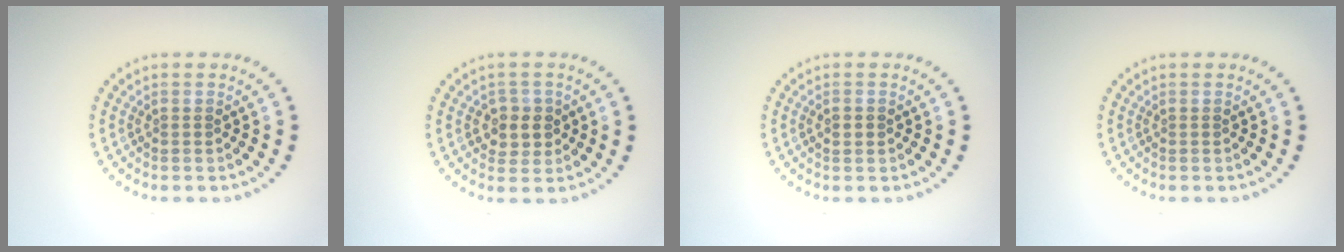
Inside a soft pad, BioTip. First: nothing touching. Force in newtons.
{"total": 2.4, "press": 2.2, "slide": 0.7}
{"total": 1.5, "press": 1.5, "slide": 0.1}
{"total": 0.0}